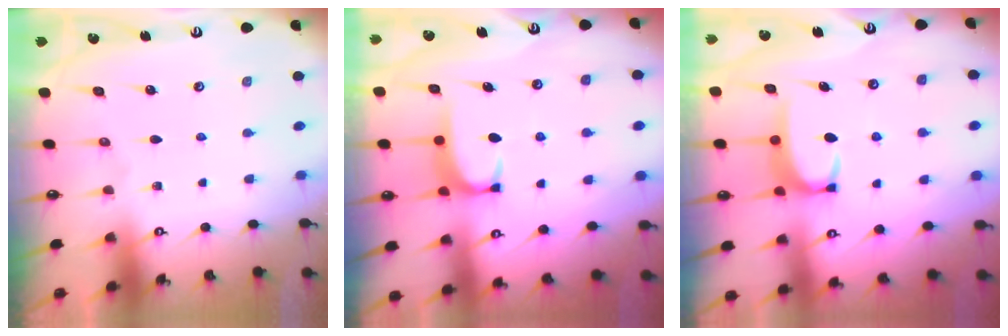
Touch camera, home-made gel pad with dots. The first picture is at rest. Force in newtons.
{"total": 1.7, "press": 1.6, "slide": 0.6}
{"total": 3.7, "press": 3.6, "slide": 0.4}